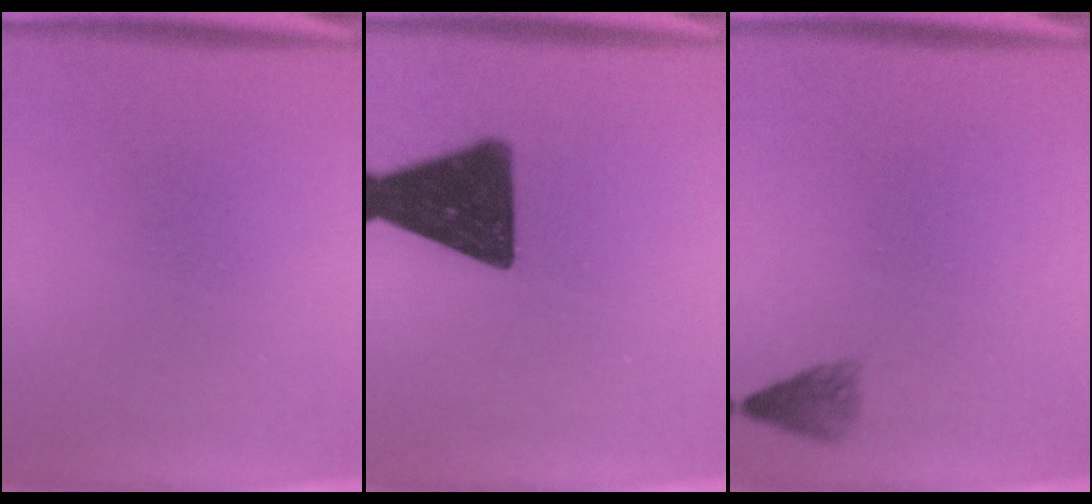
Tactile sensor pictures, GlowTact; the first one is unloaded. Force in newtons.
{"total": 16.3}
{"total": 1.8}